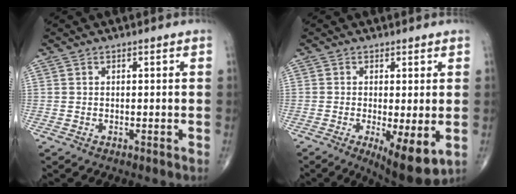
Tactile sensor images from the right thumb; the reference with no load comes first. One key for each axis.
{"total": 8.9, "fx": -2.1, "fy": 2.7, "fz": 8.3, "tx": -0.126, "ty": -0.025, "tz": -0.028}